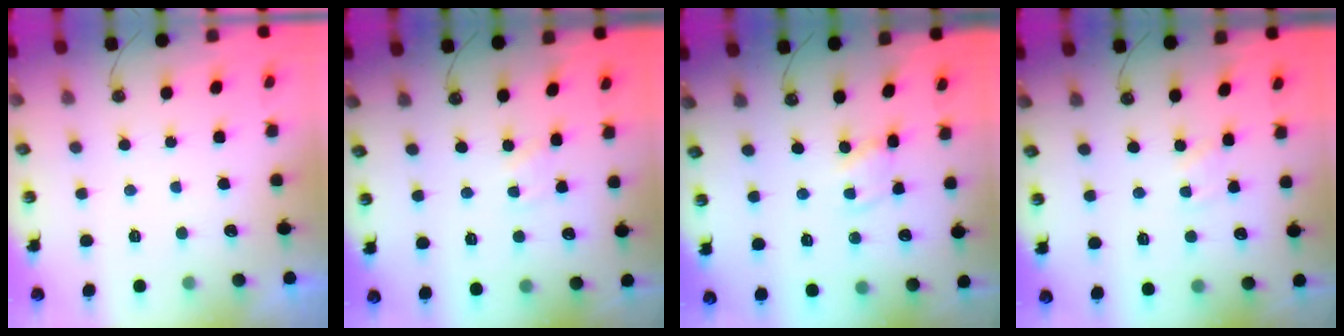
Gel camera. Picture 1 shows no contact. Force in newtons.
{"total": 1.9, "press": 1.9, "slide": 0.4}
{"total": 1.9, "press": 1.9, "slide": 0.3}
{"total": 1.9, "press": 1.9, "slide": 0.4}